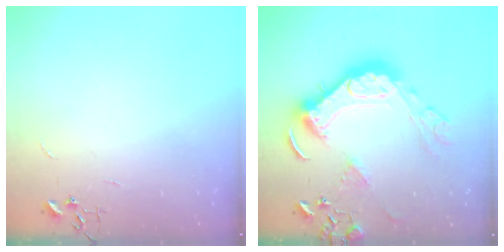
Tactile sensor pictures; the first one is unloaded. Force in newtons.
{"total": 20.6, "press": 20.4, "slide": 2.4}